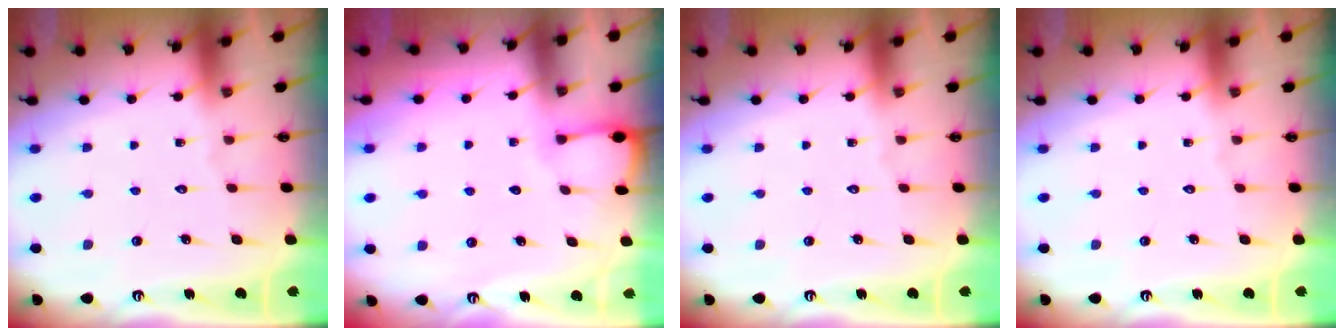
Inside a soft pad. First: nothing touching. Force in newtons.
{"total": 2.2, "press": 2.2, "slide": 0.4}
{"total": 0.0}
{"total": 0.0}